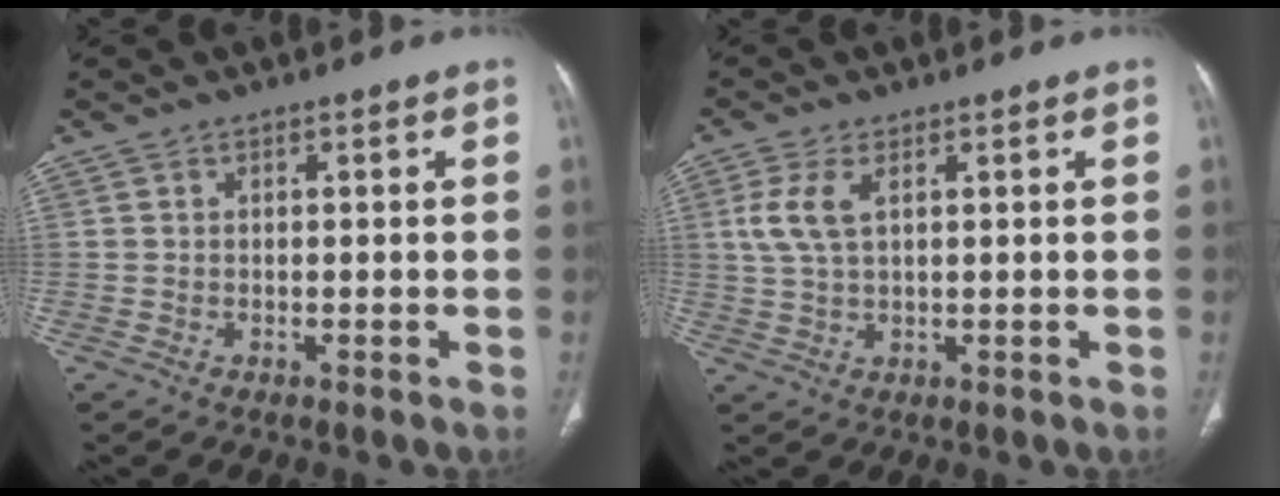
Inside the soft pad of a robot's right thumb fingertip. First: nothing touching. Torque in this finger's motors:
{"motor_torque": [-0.22, 0.26, 0.33, -0.32, 0.23]}